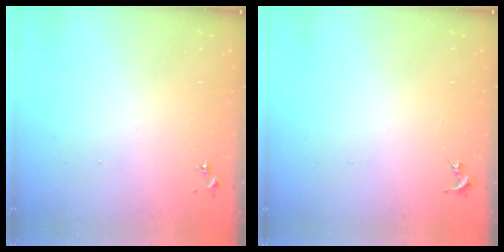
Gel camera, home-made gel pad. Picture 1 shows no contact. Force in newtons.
{"total": 0.0}